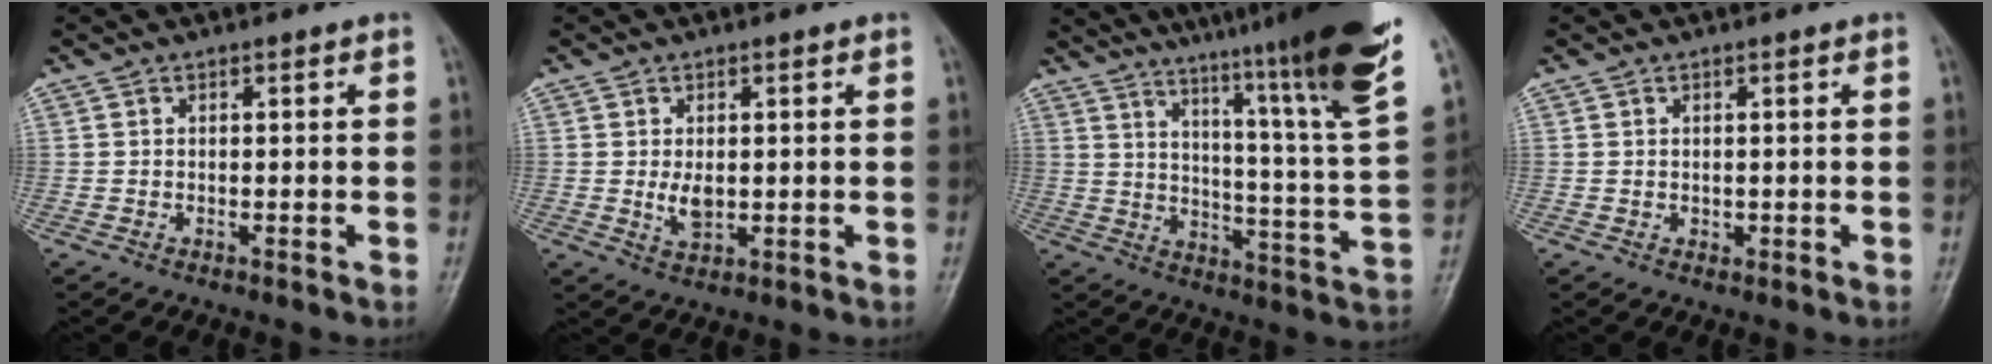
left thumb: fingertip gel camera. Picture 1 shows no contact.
{"total": 3.5, "force": [0.2, 2.1, 2.8], "torque": [-0.043, -0.009, 0.012]}
{"total": 26.4, "force": [19.3, 0.4, 18.0], "torque": [-0.251, -0.114, 0.272]}
{"total": 0.8, "force": [0.2, 0.7, 0.4], "torque": [-0.004, -0.001, 0.005]}